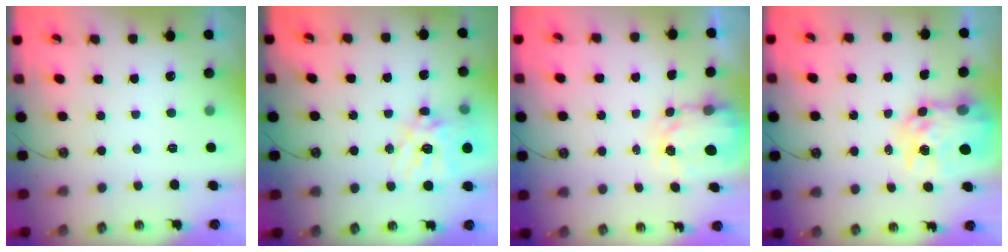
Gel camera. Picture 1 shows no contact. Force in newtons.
{"total": 16.7, "press": 16.6, "slide": 1.6}
{"total": 4.0, "press": 3.9, "slide": 0.5}
{"total": 10.2, "press": 10.2, "slide": 1.0}